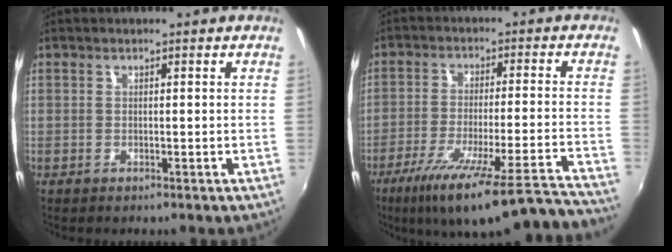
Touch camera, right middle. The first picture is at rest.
{"total": 23.0, "force": [-19.7, -0.3, 11.9], "torque": [-0.190, -0.065, -0.297]}